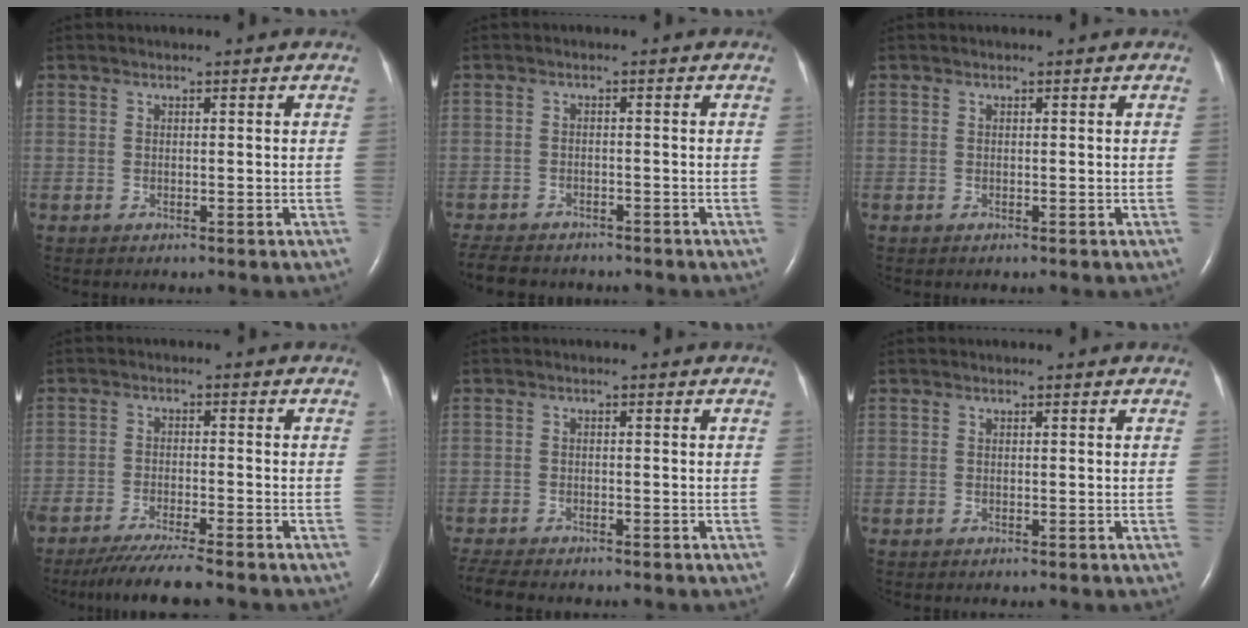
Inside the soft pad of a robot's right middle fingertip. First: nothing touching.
{"total": 8.3, "force": [-7.2, 2.9, 2.9], "torque": [-0.054, -0.007, -0.104]}
{"total": 0.0}
{"total": 7.3, "force": [-6.3, -0.3, 3.7], "torque": [-0.060, -0.023, -0.106]}
{"total": 5.5, "force": [-4.8, 1.2, 2.3], "torque": [-0.041, -0.011, -0.080]}
{"total": 0.0}